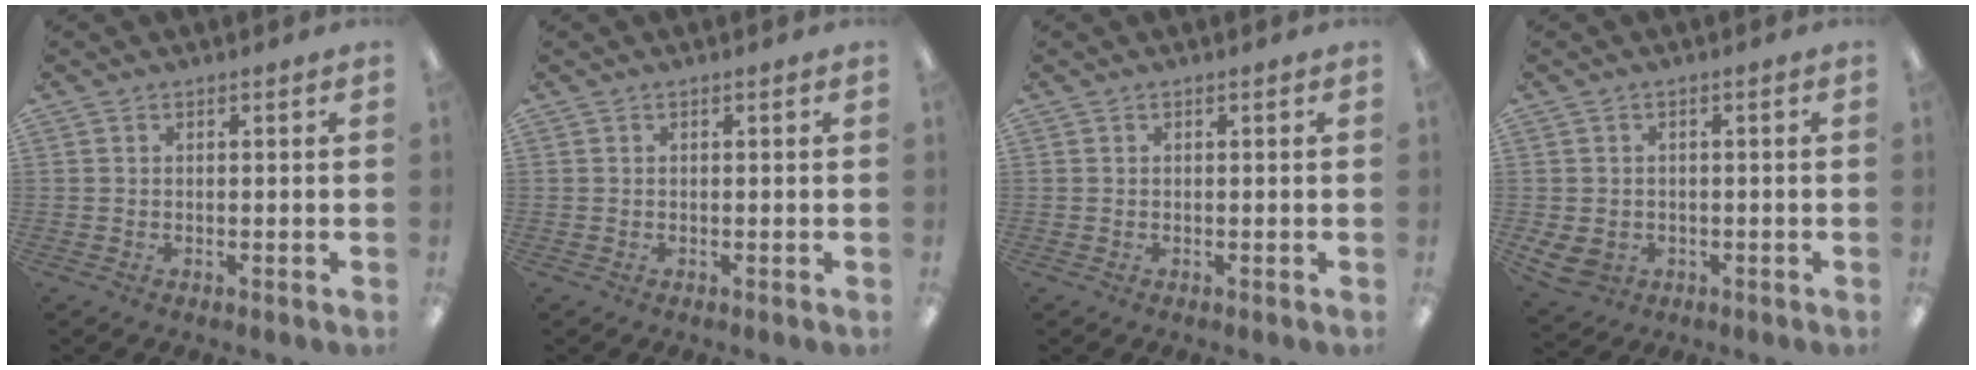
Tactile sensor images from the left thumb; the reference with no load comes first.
{"total": 0.0}
{"total": 0.0}
{"total": 4.0, "force": [-1.3, 3.5, 1.6], "torque": [-0.049, 0.004, -0.025]}